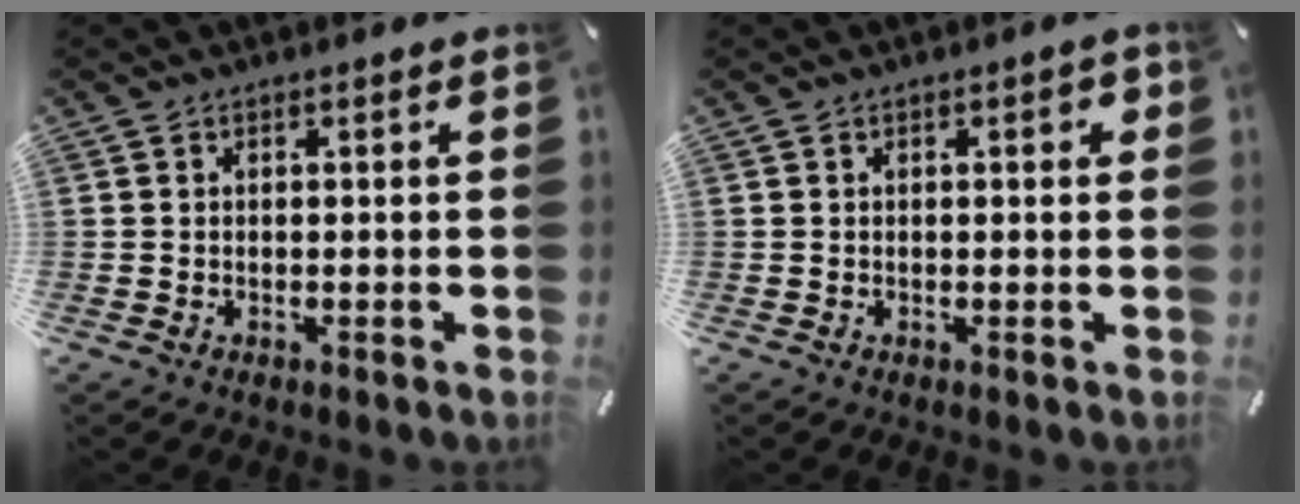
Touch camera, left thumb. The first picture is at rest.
{"total": 1.7, "force": [0.4, 0.7, 1.6], "torque": [-0.015, 0.001, 0.001]}